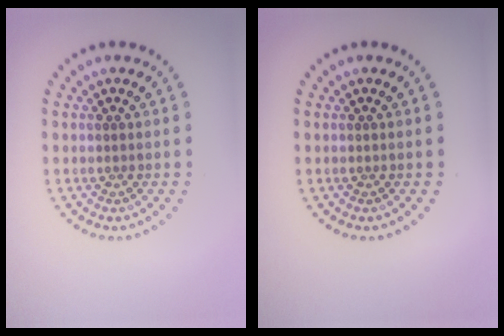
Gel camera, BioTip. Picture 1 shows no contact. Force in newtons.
{"total": 0.0}